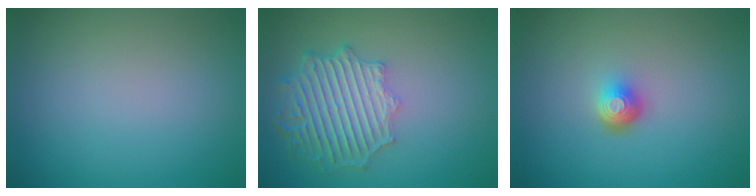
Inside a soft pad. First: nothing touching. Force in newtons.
{"total": 6.8, "press": 5.3, "slide": 4.2}
{"total": 2.3, "press": 1.5, "slide": 1.8}